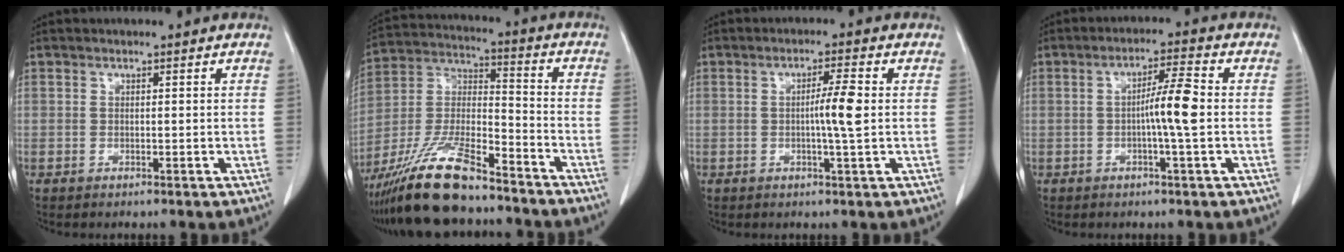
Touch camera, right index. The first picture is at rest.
{"total": 16.3, "force": [-12.8, 3.3, 9.5], "torque": [-0.202, -0.011, -0.236]}
{"total": 4.7, "force": [0.1, -0.3, 4.6], "torque": [-0.078, -0.002, -0.001]}
{"total": 5.9, "force": [-0.5, -0.3, 5.9], "torque": [-0.101, 0.006, -0.010]}